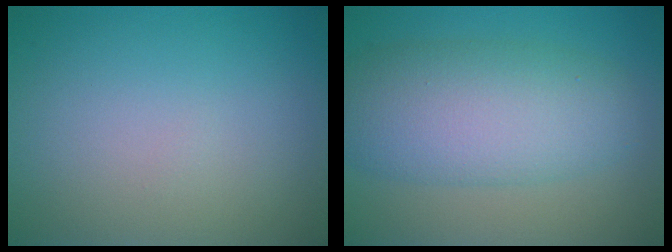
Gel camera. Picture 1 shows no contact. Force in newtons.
{"total": 7.7, "press": 7.7, "slide": 0.3}